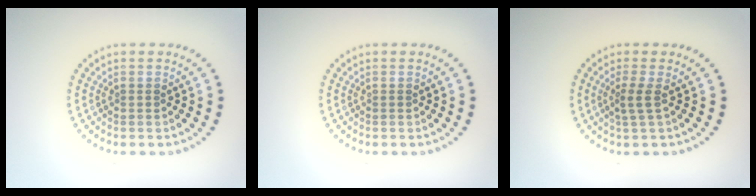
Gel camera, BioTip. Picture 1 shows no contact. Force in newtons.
{"total": 0.0}
{"total": 1.9, "press": 1.4, "slide": 1.4}